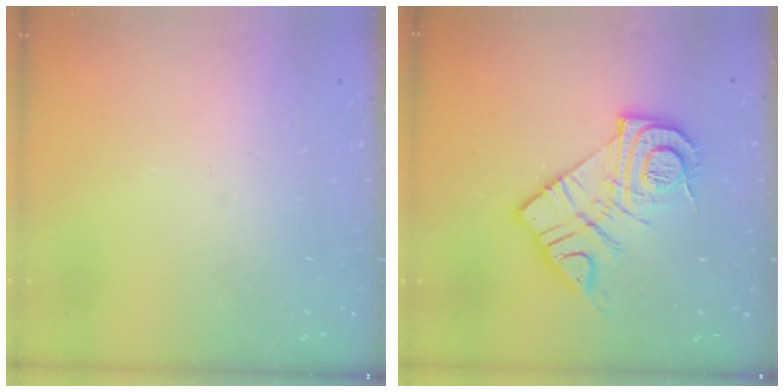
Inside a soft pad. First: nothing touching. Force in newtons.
{"total": 15.4, "press": 15.4, "slide": 1.3}